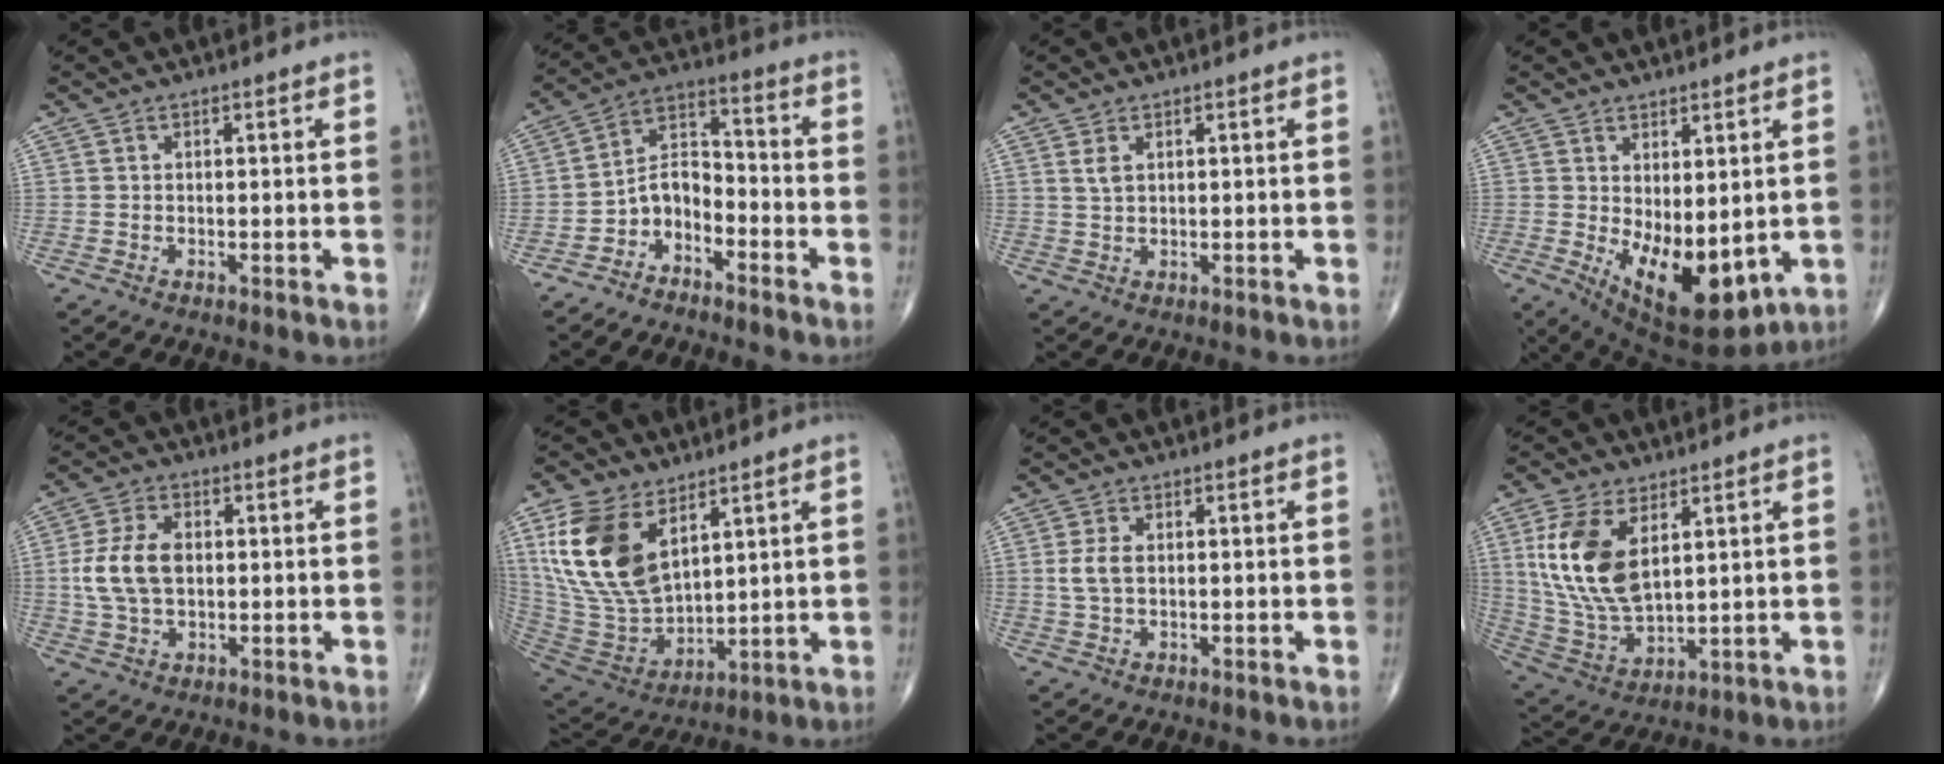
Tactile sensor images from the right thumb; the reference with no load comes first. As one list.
[{"total": 7.2, "force": [-4.4, 4.6, 3.5], "torque": [-0.047, 0.067, -0.093]}, {"total": 2.2, "force": [1.0, 1.2, 1.5], "torque": [-0.030, 0.001, 0.026]}, {"total": 12.9, "force": [-1.3, 6.1, 11.3], "torque": [-0.166, -0.026, 0.006]}, {"total": 9.4, "force": [0.4, 6.0, 7.3], "torque": [-0.145, 0.007, 0.010]}, {"total": 18.8, "force": [8.1, 10.7, 13.1], "torque": [-0.250, -0.037, 0.170]}, {"total": 3.6, "force": [0.3, 2.2, 2.9], "torque": [-0.064, 0.004, 0.008]}, {"total": 15.3, "force": [4.8, 8.2, 12.1], "torque": [-0.242, -0.020, 0.108]}]